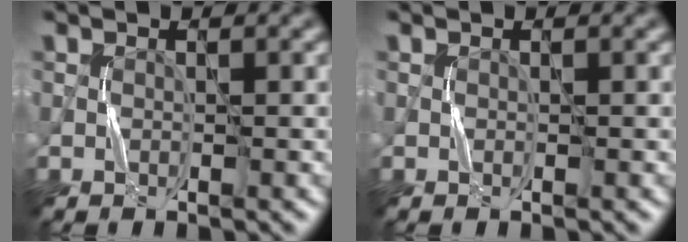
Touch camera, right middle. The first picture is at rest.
{"total": 0.0}